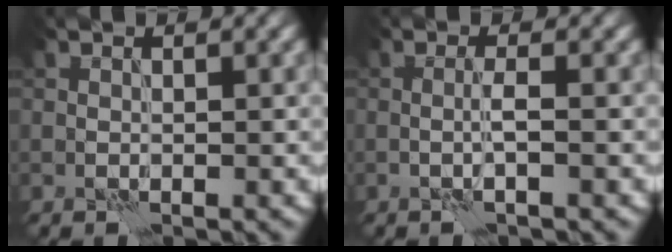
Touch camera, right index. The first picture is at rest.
{"total": 1.3, "force": [-0.4, -0.1, 1.2], "torque": [-0.024, 0.004, -0.010]}